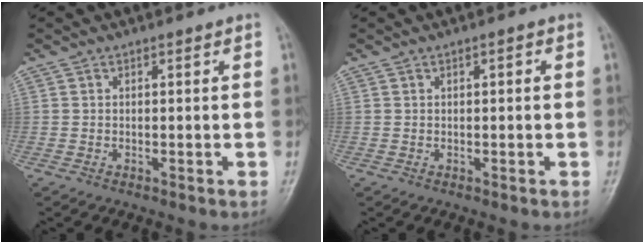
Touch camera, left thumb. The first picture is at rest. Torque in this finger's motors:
{"motor_torque": [0.07, -0.13, -0.28, -0.32, 0.00]}